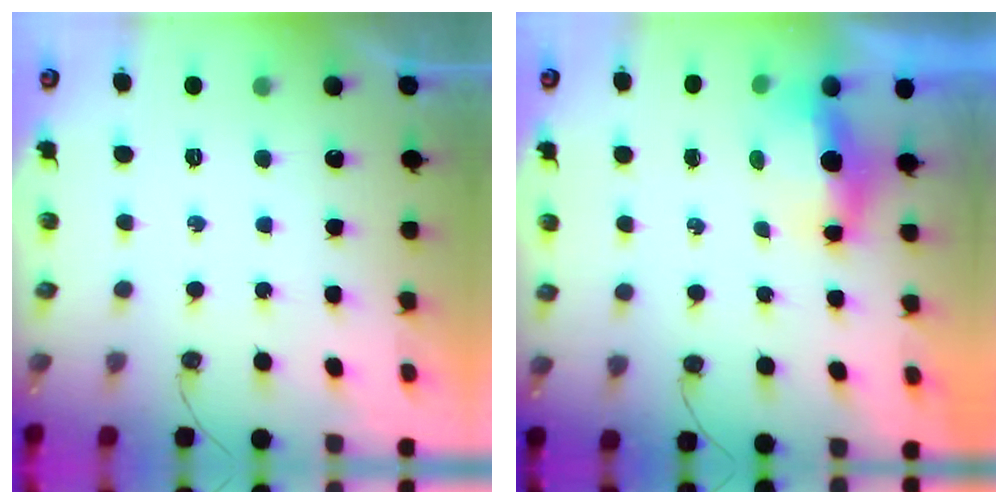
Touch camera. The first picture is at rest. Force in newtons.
{"total": 6.7, "press": 5.4, "slide": 4.0}